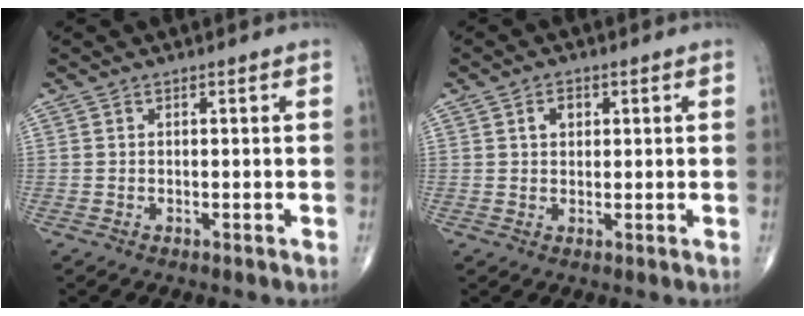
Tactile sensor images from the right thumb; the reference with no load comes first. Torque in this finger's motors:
{"motor_torque": [0.48, 0.44, 0.07, 0.00, 0.00]}